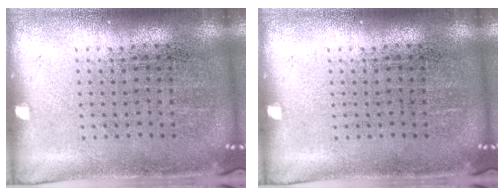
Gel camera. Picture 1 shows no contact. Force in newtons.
{"total": 0.0}